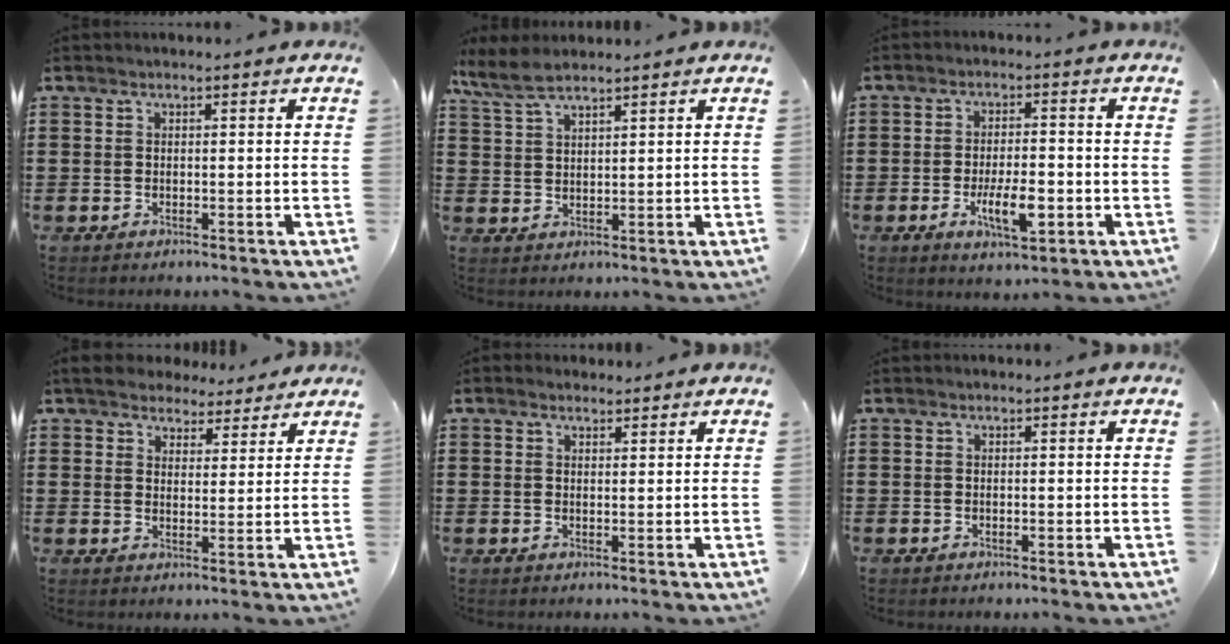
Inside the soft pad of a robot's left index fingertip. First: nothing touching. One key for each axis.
{"total": 4.5, "fx": 3.6, "fy": 1.0, "fz": 2.5, "tx": -0.058, "ty": -0.003, "tz": 0.068}
{"total": 6.8, "fx": -2.2, "fy": 2.4, "fz": 6.0, "tx": -0.109, "ty": -0.006, "tz": -0.041}
{"total": 4.8, "fx": 4.5, "fy": 1.7, "fz": 0.9, "tx": -0.036, "ty": -0.009, "tz": 0.082}
{"total": 1.3, "fx": 1.3, "fy": 0.4, "fz": 0.1, "tx": -0.005, "ty": 0.003, "tz": 0.025}
{"total": 0.0}